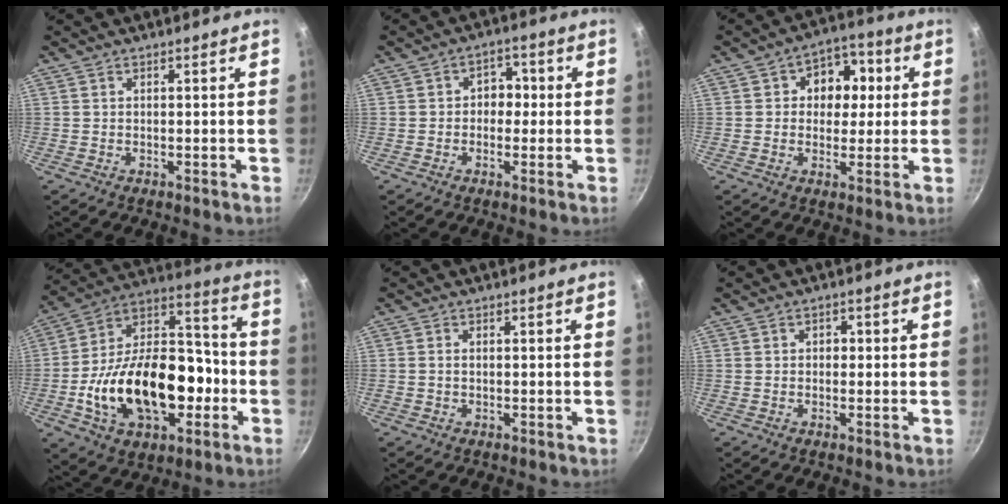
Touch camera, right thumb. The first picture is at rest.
{"total": 4.6, "force": [-0.1, 3.8, 2.6], "torque": [0.006, 0.009, -0.011]}
{"total": 9.6, "force": [1.7, 7.7, 5.5], "torque": [-0.027, 0.009, 0.011]}
{"total": 27.1, "force": [-6.6, 16.6, 20.4], "torque": [-0.315, 0.062, -0.104]}
{"total": 1.0, "force": [-0.1, 0.7, 0.7], "torque": [-0.013, 0.003, -0.002]}
{"total": 1.7, "force": [0.0, 1.5, 0.9], "torque": [-0.008, 0.003, -0.003]}